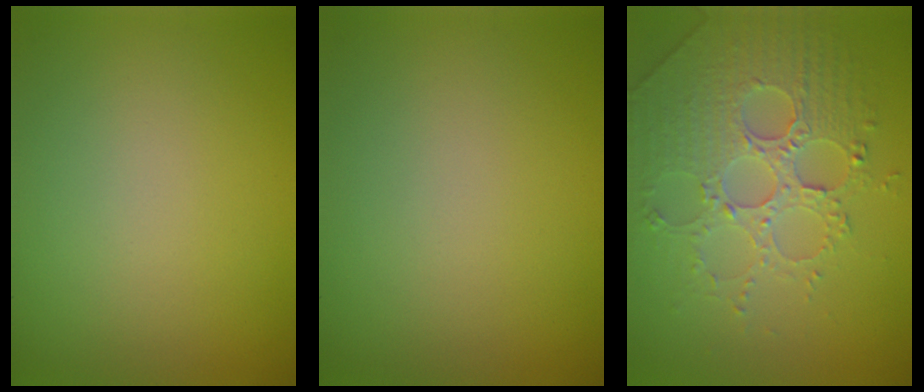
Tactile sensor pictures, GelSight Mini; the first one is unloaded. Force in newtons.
{"total": 0.0}
{"total": 4.4, "press": 4.3, "slide": 1.0}